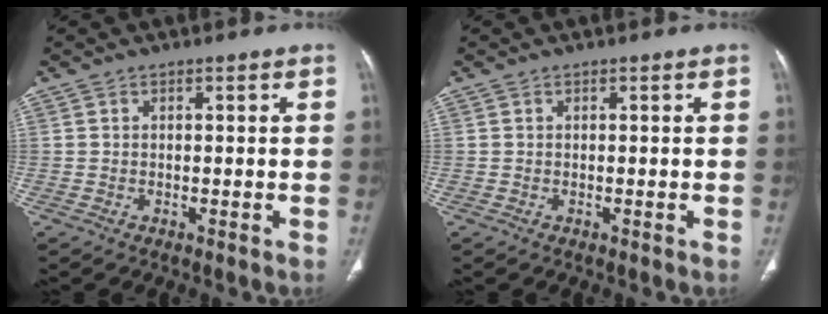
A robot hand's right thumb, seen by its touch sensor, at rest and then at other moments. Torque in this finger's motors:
{"motor_torque": [0.02, 0.02, 0.00, 0.00, 0.01]}